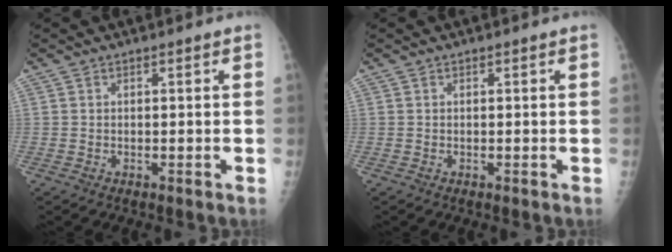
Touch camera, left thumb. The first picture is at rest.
{"total": 0.0}